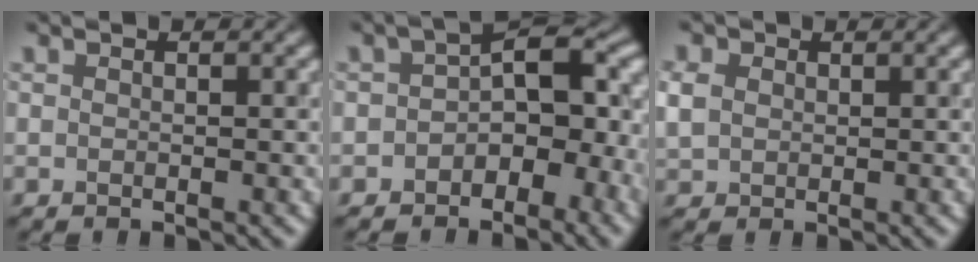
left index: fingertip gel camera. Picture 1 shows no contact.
{"total": 5.5, "force": [-1.3, 3.2, 4.3], "torque": [-0.040, 0.017, -0.031]}
{"total": 1.9, "force": [0.4, 1.7, 0.7], "torque": [-0.018, 0.002, 0.004]}